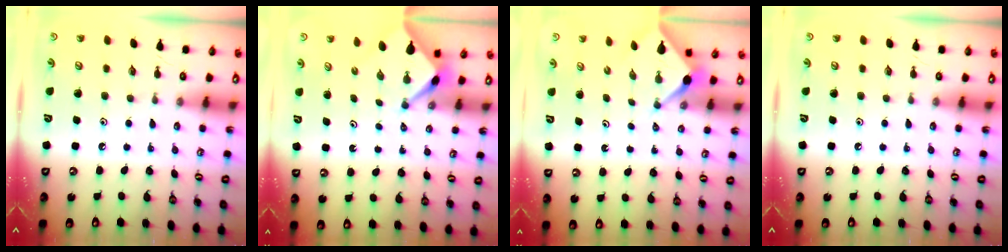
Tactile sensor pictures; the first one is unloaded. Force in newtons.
{"total": 2.5, "press": 2.4, "slide": 0.4}
{"total": 2.5, "press": 2.5, "slide": 0.3}
{"total": 0.0}